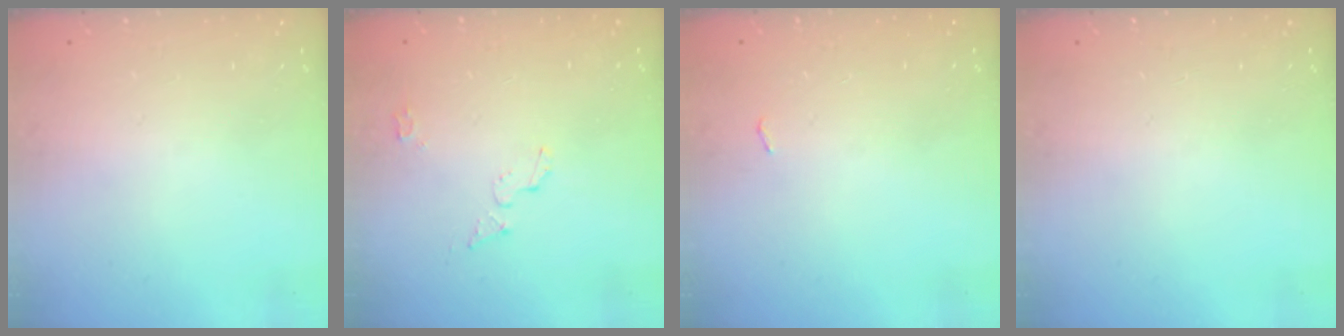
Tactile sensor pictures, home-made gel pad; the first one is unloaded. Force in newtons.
{"total": 4.6, "press": 4.6, "slide": 0.4}
{"total": 2.7, "press": 2.3, "slide": 1.4}
{"total": 0.0}